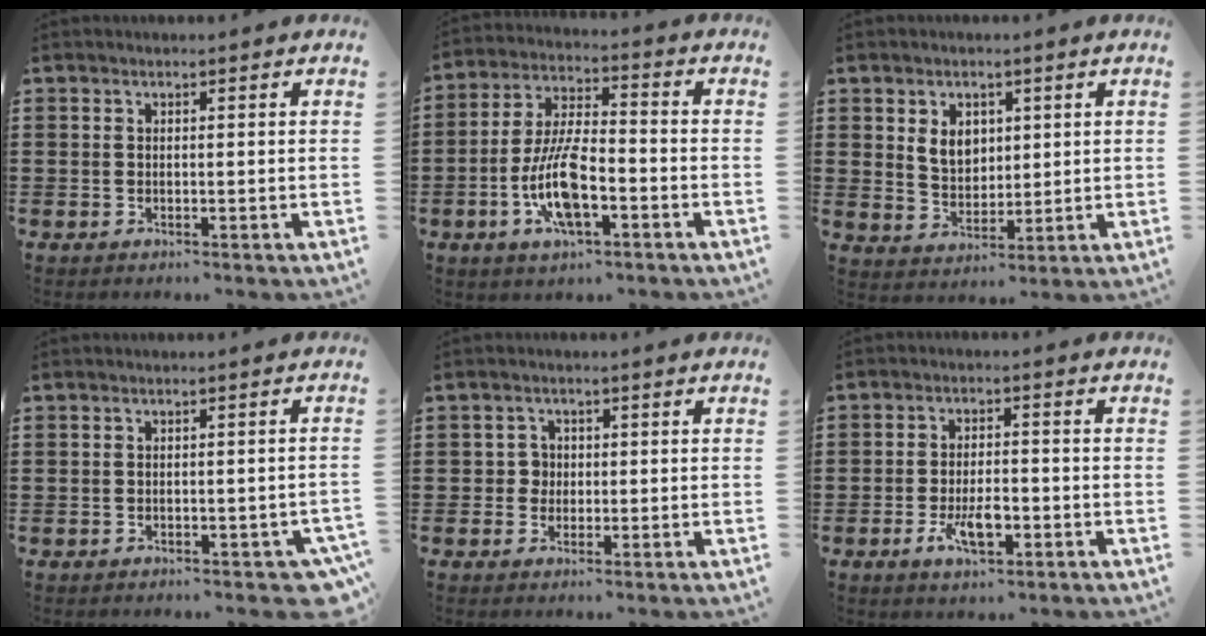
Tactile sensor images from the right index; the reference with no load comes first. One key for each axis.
{"total": 10.9, "fx": -3.6, "fy": 3.8, "fz": 9.6, "tx": -0.214, "ty": -0.008, "tz": -0.071}
{"total": 4.6, "fx": 1.6, "fy": 3.5, "fz": 2.6, "tx": -0.057, "ty": 0.007, "tz": 0.027}
{"total": 1.7, "fx": -1.5, "fy": 0.3, "fz": 0.7, "tx": -0.014, "ty": 0.001, "tz": -0.031}
{"total": 1.8, "fx": -0.1, "fy": 1.7, "fz": 0.7, "tx": -0.019, "ty": 0.007, "tz": -0.003}
{"total": 5.2, "fx": -2.1, "fy": 2.0, "fz": 4.3, "tx": -0.089, "ty": -0.001, "tz": -0.040}